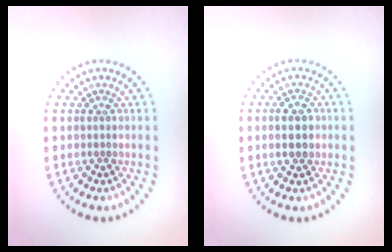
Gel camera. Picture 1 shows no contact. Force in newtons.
{"total": 3.2, "press": 3.2, "slide": 0.1}